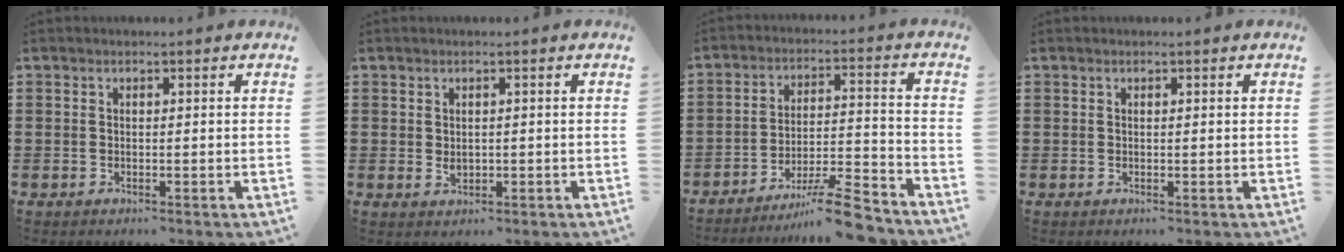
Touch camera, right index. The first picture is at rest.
{"total": 1.2, "force": [0.1, 0.8, 0.9], "torque": [-0.019, 0.005, 0.002]}
{"total": 9.7, "force": [-8.1, 0.6, 5.3], "torque": [-0.073, 0.024, -0.151]}
{"total": 0.0}